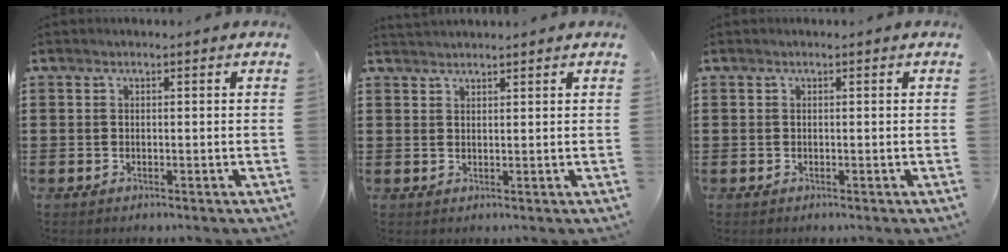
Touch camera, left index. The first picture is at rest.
{"total": 1.4, "force": [1.4, -0.1, 0.1], "torque": [-0.004, 0.001, 0.029]}
{"total": 0.0}